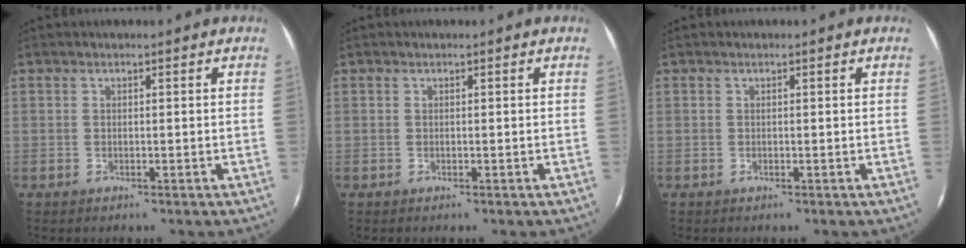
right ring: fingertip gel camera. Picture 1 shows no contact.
{"total": 0.0}
{"total": 0.0}